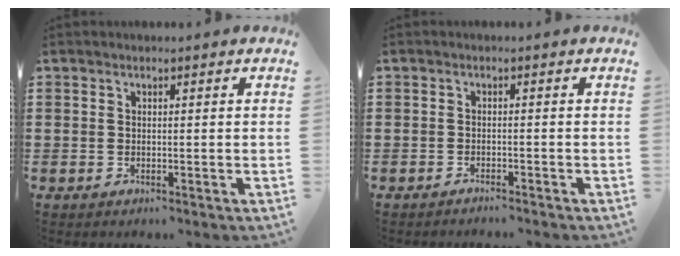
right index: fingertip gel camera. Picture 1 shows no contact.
{"total": 1.1, "force": [-1.1, -0.1, 0.1], "torque": [-0.005, 0.001, -0.022]}